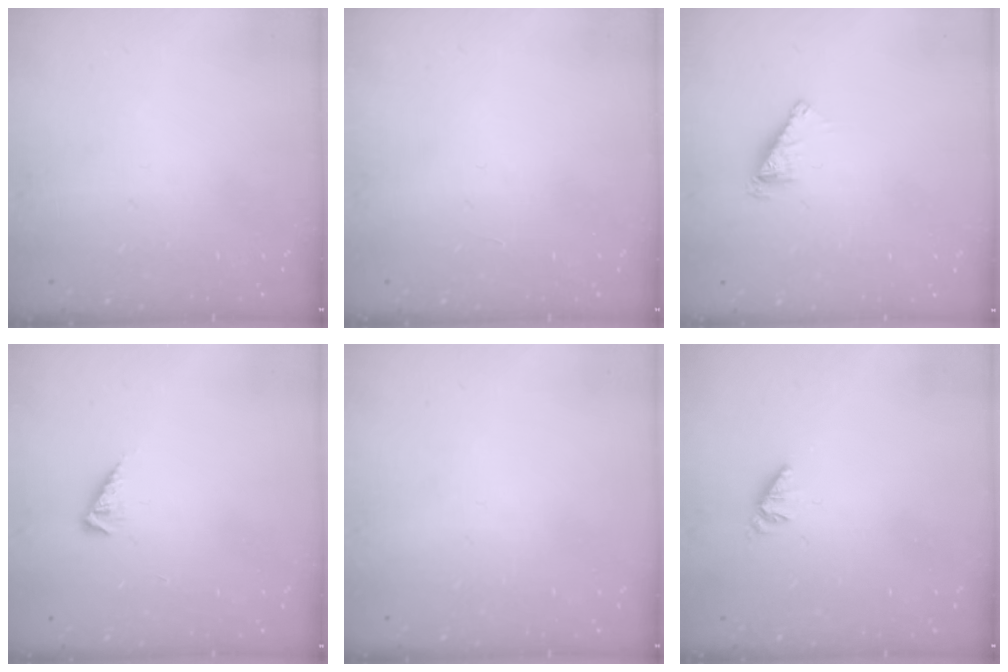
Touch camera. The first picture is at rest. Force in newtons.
{"total": 0.0}
{"total": 2.9, "press": 2.9, "slide": 0.2}
{"total": 3.5, "press": 3.4, "slide": 0.6}
{"total": 0.0}
{"total": 0.6, "press": 0.6, "slide": 0.2}